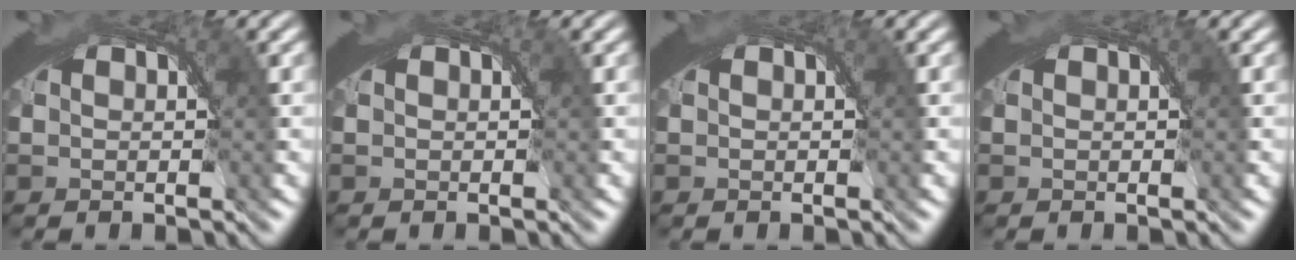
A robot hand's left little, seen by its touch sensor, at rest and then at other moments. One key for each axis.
{"total": 0.0}
{"total": 0.7, "fx": 0.3, "fy": 0.3, "fz": 0.6, "tx": -0.010, "ty": 0.001, "tz": 0.005}
{"total": 0.6, "fx": 0.2, "fy": 0.2, "fz": 0.5, "tx": -0.009, "ty": 0.001, "tz": 0.004}